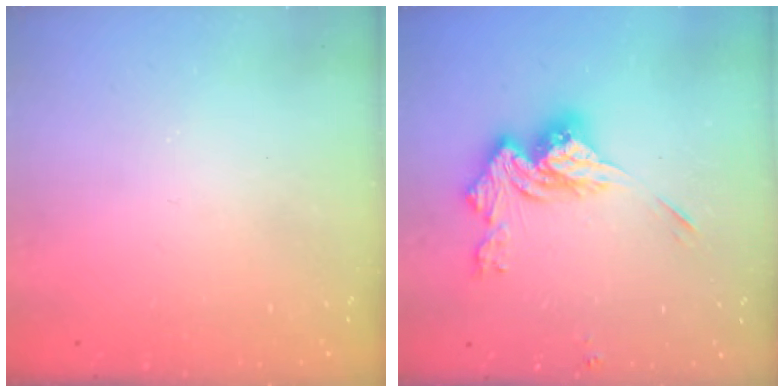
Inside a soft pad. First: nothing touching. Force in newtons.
{"total": 15.3, "press": 15.2, "slide": 0.3}